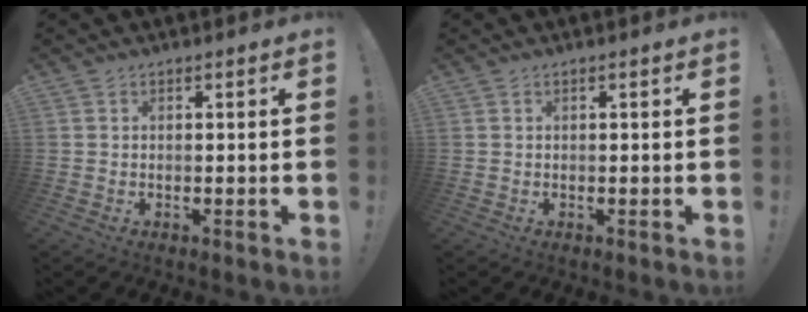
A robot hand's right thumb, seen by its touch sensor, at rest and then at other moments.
{"total": 0.7, "force": [0.1, -0.3, 0.7], "torque": [-0.013, -0.002, 0.002]}